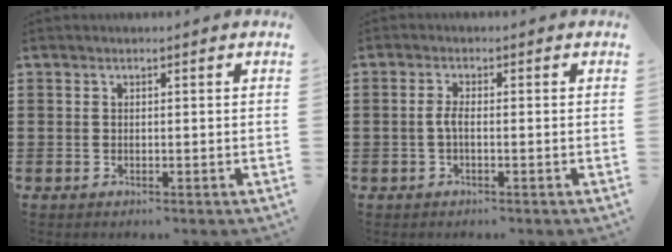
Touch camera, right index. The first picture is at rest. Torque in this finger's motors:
{"motor_torque": [0.95, -0.23, 0.51, 0.09]}